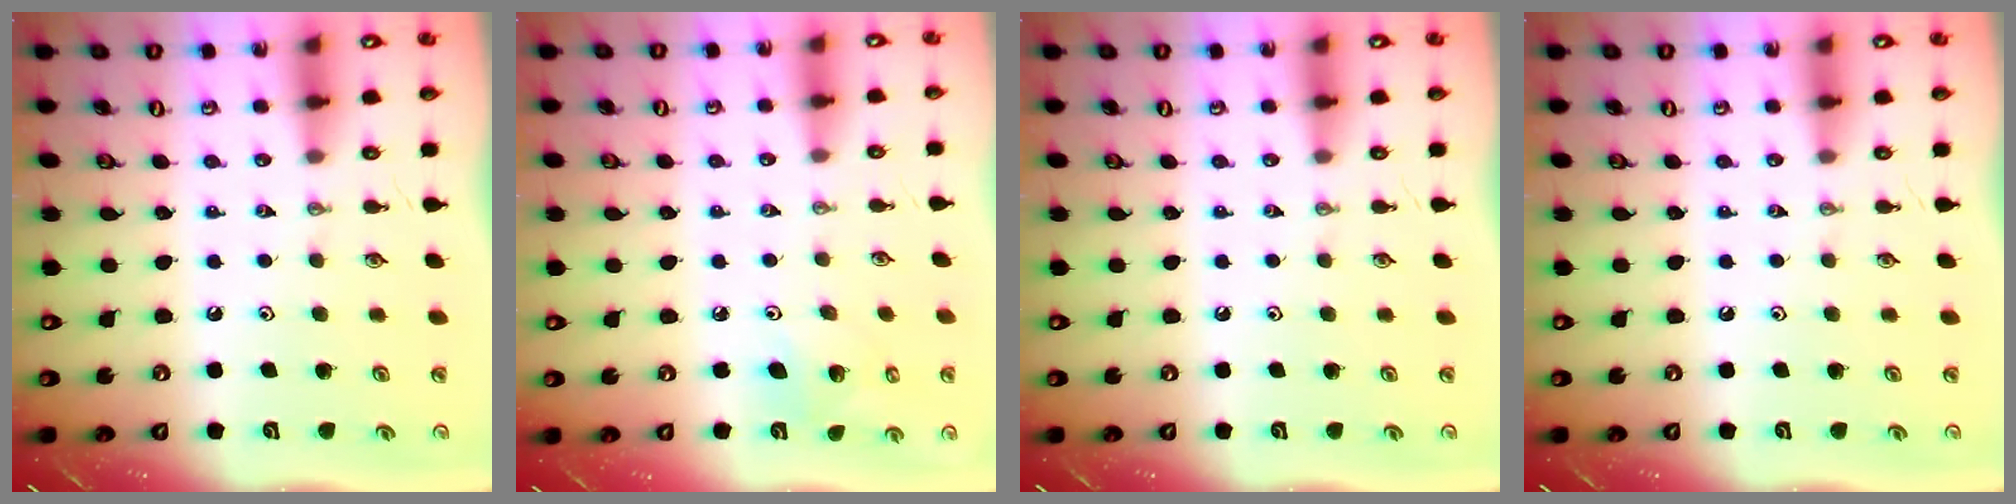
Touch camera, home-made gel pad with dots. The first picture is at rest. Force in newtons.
{"total": 6.7, "press": 6.6, "slide": 1.5}
{"total": 0.0}
{"total": 0.0}